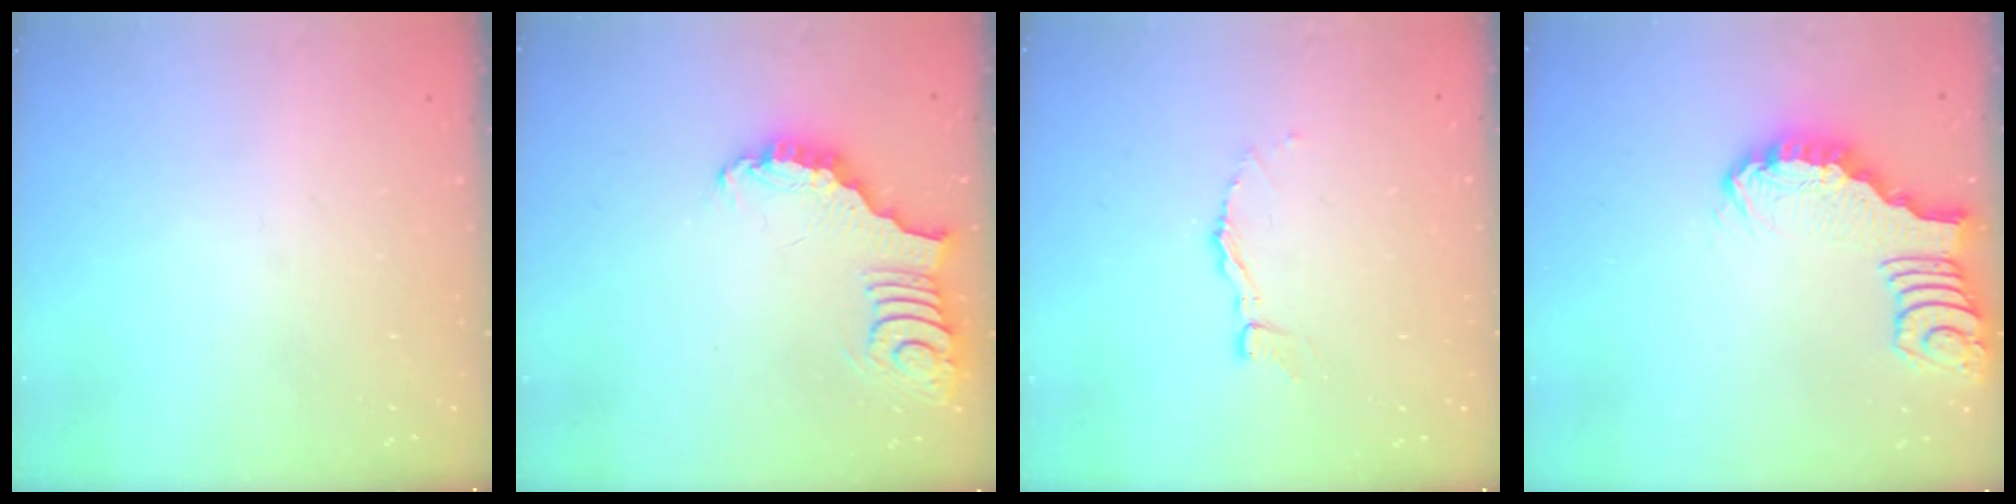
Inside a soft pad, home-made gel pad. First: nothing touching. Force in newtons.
{"total": 3.4, "press": 3.3, "slide": 0.6}
{"total": 5.1, "press": 5.1, "slide": 0.2}
{"total": 2.4, "press": 2.4, "slide": 0.2}